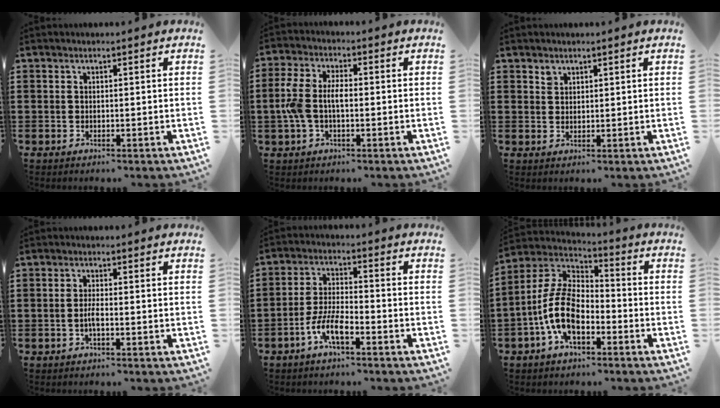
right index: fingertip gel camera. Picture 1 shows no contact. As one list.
[{"total": 5.8, "force": [-0.5, 3.0, 4.9], "torque": [-0.126, -0.004, -0.020]}, {"total": 1.4, "force": [1.1, 0.9, 0.1], "torque": [-0.004, 0.001, 0.023]}, {"total": 2.3, "force": [-1.0, 0.2, 2.0], "torque": [-0.045, -0.002, -0.020]}, {"total": 6.5, "force": [-4.1, 1.8, 4.8], "torque": [-0.118, -0.009, -0.083]}, {"total": 11.5, "force": [-4.3, 6.0, 8.9], "torque": [-0.214, 0.003, -0.088]}]